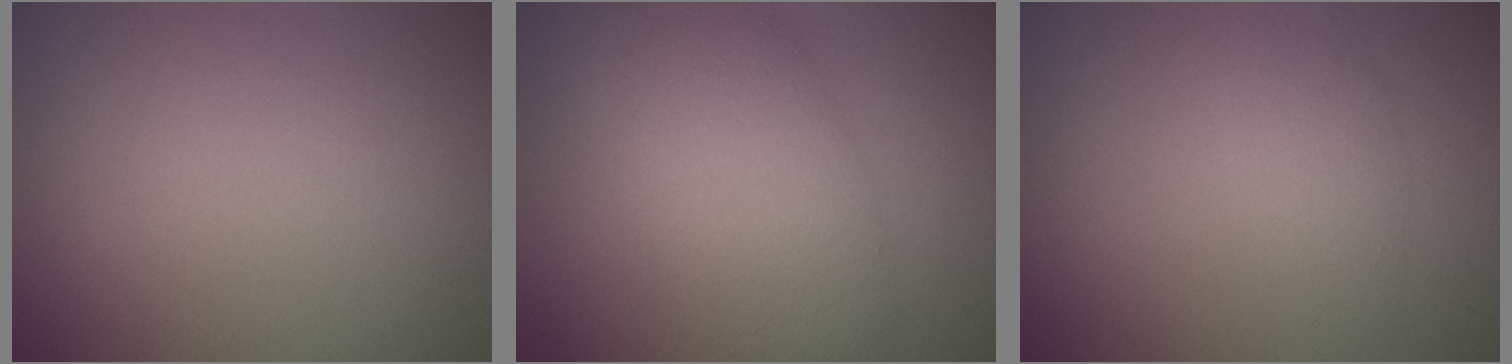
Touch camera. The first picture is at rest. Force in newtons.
{"total": 8.9, "press": 8.9, "slide": 0.1}
{"total": 2.1, "press": 2.1, "slide": 0.1}